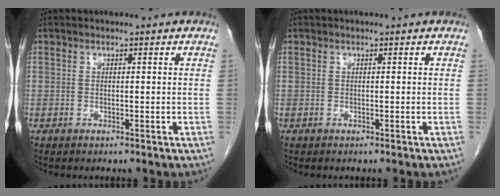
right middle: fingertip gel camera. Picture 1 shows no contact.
{"total": 0.0}